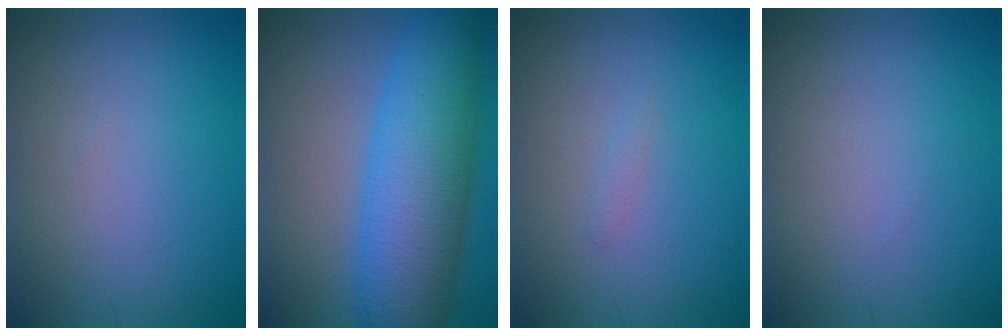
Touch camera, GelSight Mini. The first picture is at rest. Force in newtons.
{"total": 11.0, "press": 11.0, "slide": 0.1}
{"total": 0.5, "press": 0.5, "slide": 0.0}
{"total": 0.0}